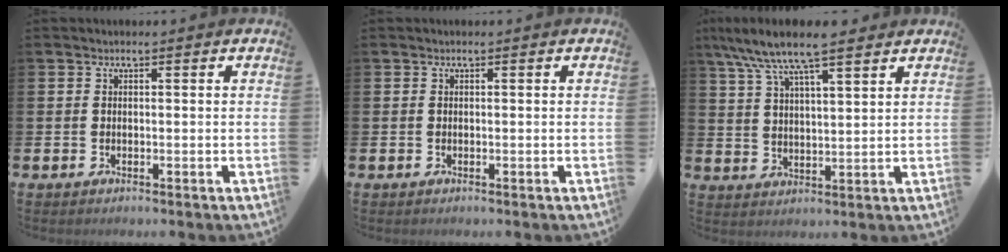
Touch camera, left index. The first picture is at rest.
{"total": 0.0}
{"total": 8.8, "force": [7.5, 1.5, 4.4], "torque": [-0.106, -0.022, 0.135]}